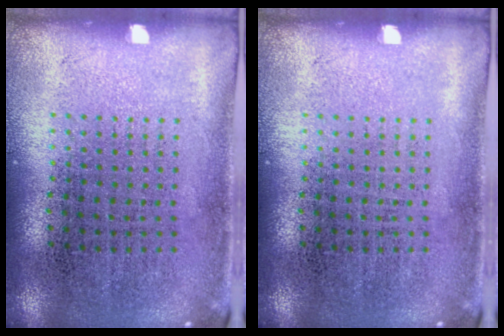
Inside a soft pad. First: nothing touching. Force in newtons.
{"total": 0.0}